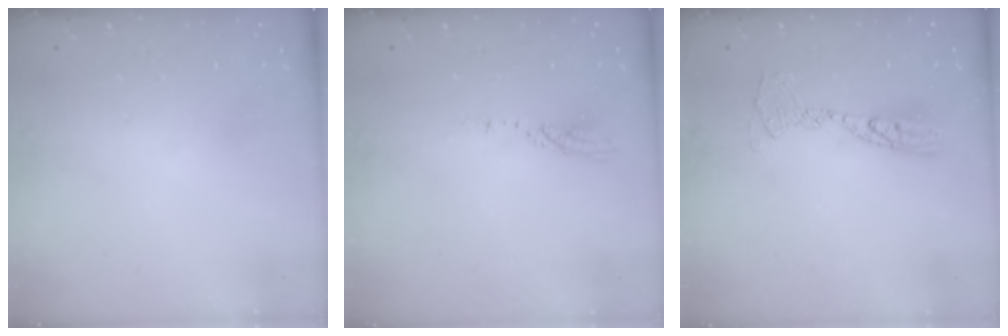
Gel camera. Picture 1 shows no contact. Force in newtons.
{"total": 3.0, "press": 3.0, "slide": 0.2}
{"total": 10.3, "press": 10.3, "slide": 1.0}